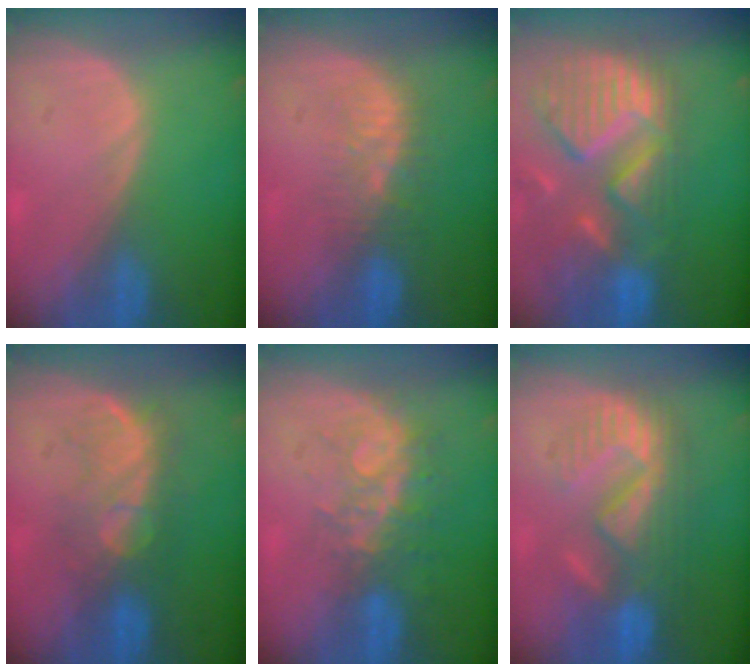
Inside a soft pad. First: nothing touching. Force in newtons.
{"total": 5.3, "press": 4.8, "slide": 2.2}
{"total": 13.5, "press": 11.4, "slide": 7.2}
{"total": 7.6, "press": 7.3, "slide": 2.1}
{"total": 8.4, "press": 7.0, "slide": 4.7}
{"total": 9.7, "press": 9.3, "slide": 3.0}